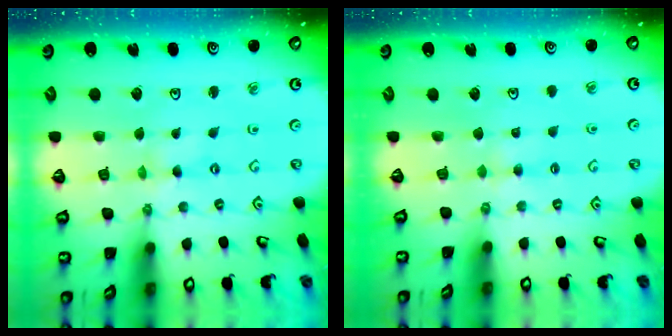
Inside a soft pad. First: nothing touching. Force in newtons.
{"total": 2.9, "press": 2.8, "slide": 0.5}